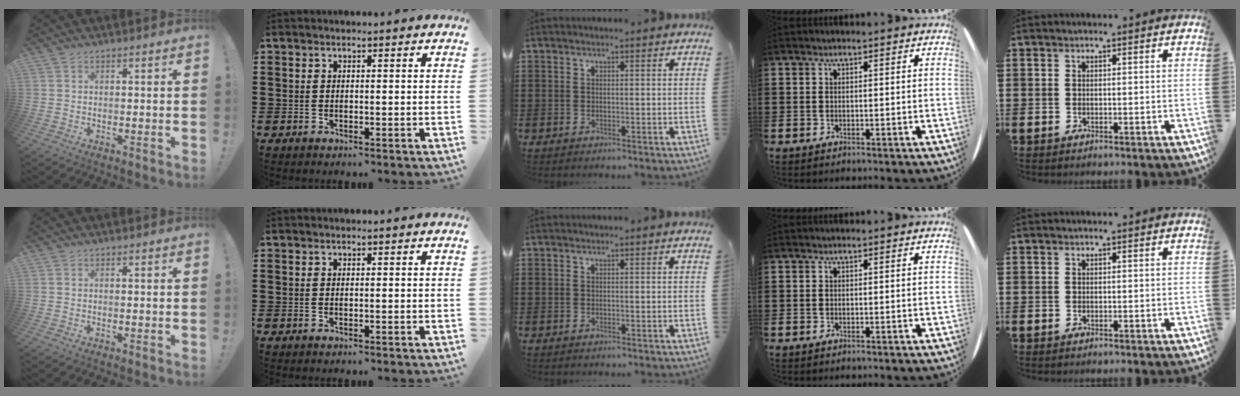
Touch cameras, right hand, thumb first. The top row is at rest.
{}